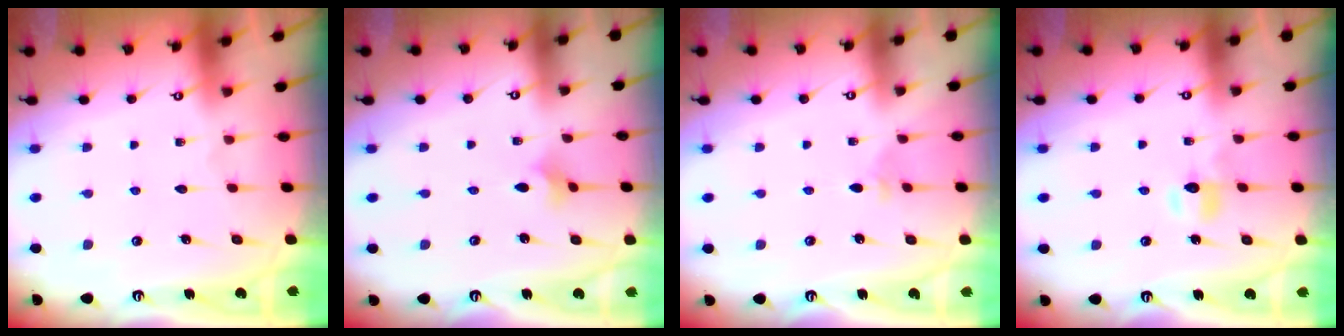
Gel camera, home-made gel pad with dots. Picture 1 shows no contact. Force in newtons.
{"total": 1.8, "press": 1.7, "slide": 0.5}
{"total": 2.2, "press": 2.1, "slide": 0.6}
{"total": 4.8, "press": 4.8, "slide": 0.6}